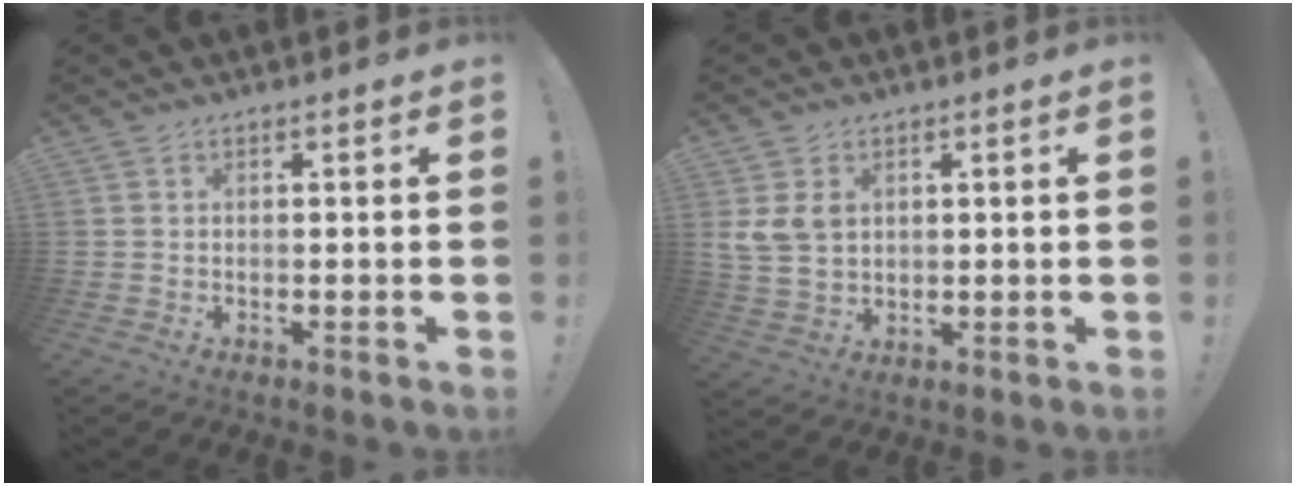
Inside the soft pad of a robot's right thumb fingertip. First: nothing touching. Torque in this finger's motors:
{"motor_torque": [0.09, 0.09, 0.12, 0.10, 0.00]}